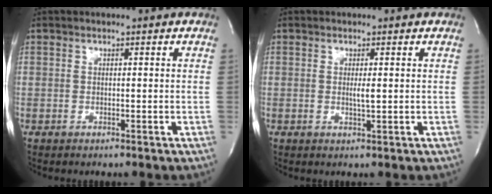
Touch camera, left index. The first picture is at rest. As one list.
[{"total": 1.3, "force": [0.0, 0.0, 1.3], "torque": [-0.029, -0.007, 0.000]}]